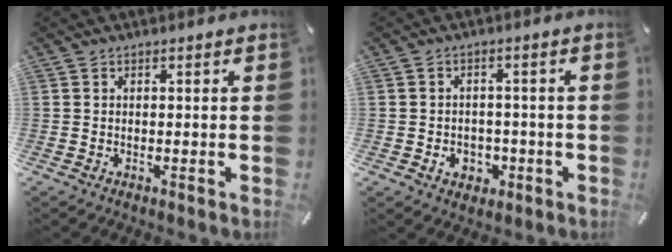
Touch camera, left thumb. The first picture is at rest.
{"total": 4.5, "force": [-1.3, 3.9, 1.7], "torque": [-0.015, 0.002, -0.024]}